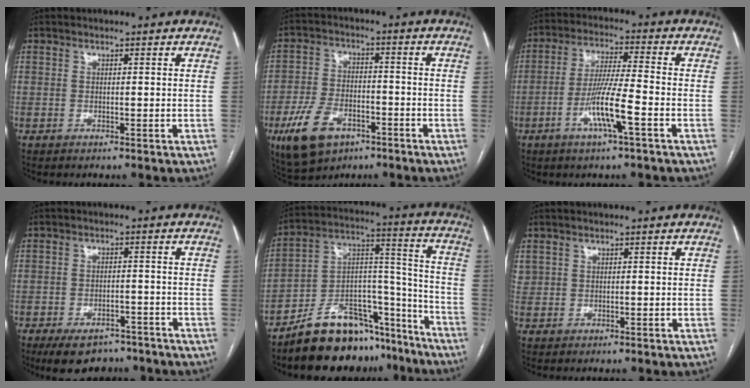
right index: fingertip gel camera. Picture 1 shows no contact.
{"total": 10.9, "force": [-5.7, 6.2, 6.8], "torque": [-0.144, 0.002, -0.094]}
{"total": 8.9, "force": [-3.5, 0.0, 8.2], "torque": [-0.160, -0.003, -0.069]}
{"total": 8.8, "force": [-6.8, 4.3, 3.6], "torque": [-0.051, 0.003, -0.099]}
{"total": 19.5, "force": [-15.9, 7.9, 8.1], "torque": [-0.114, 0.059, -0.255]}
{"total": 1.5, "force": [0.7, 1.3, 0.3], "torque": [-0.003, 0.013, 0.013]}